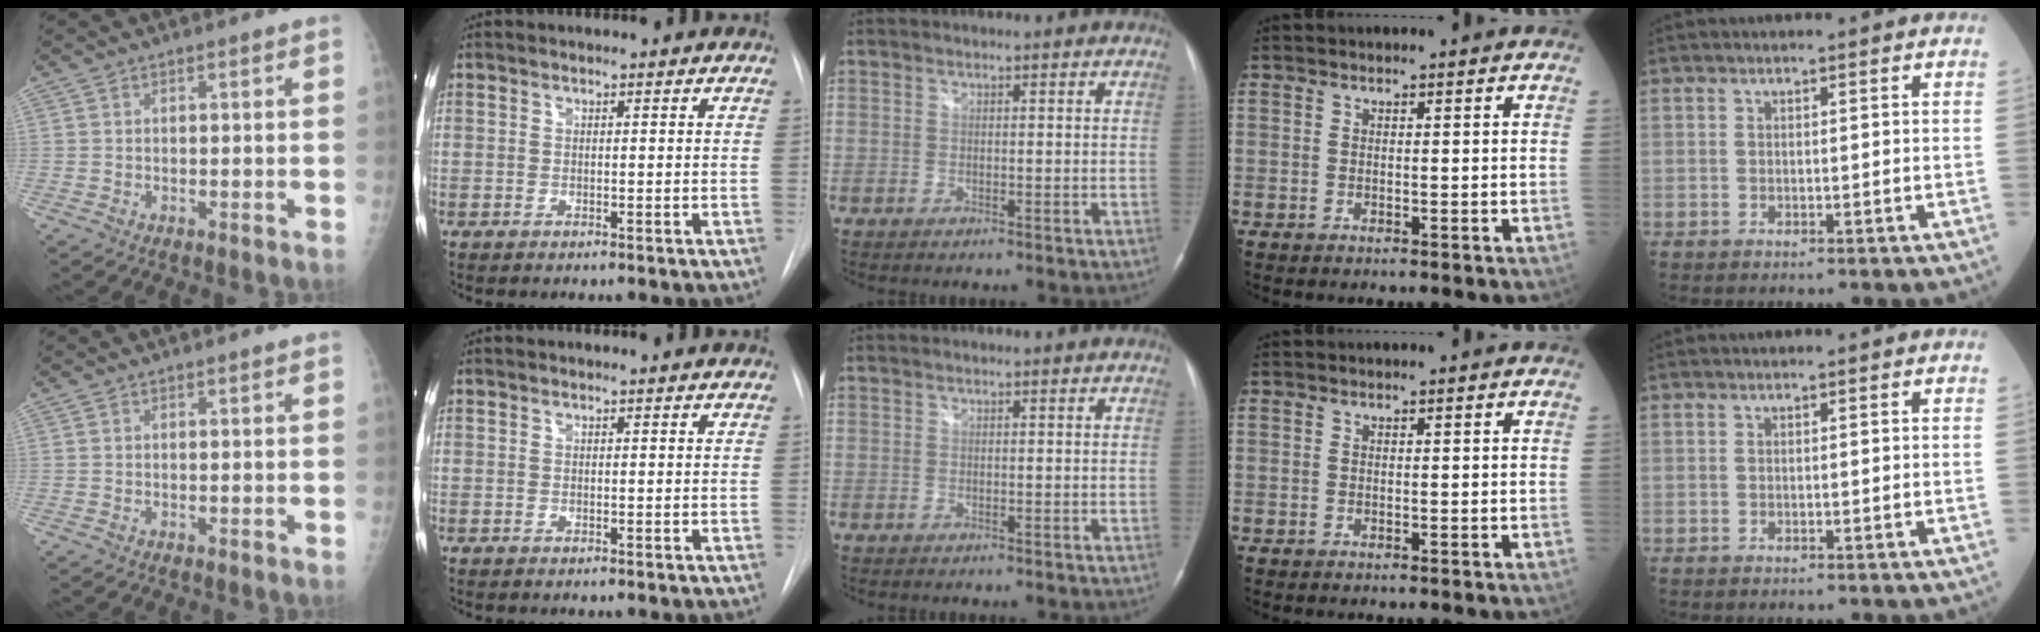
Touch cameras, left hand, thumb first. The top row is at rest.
{}